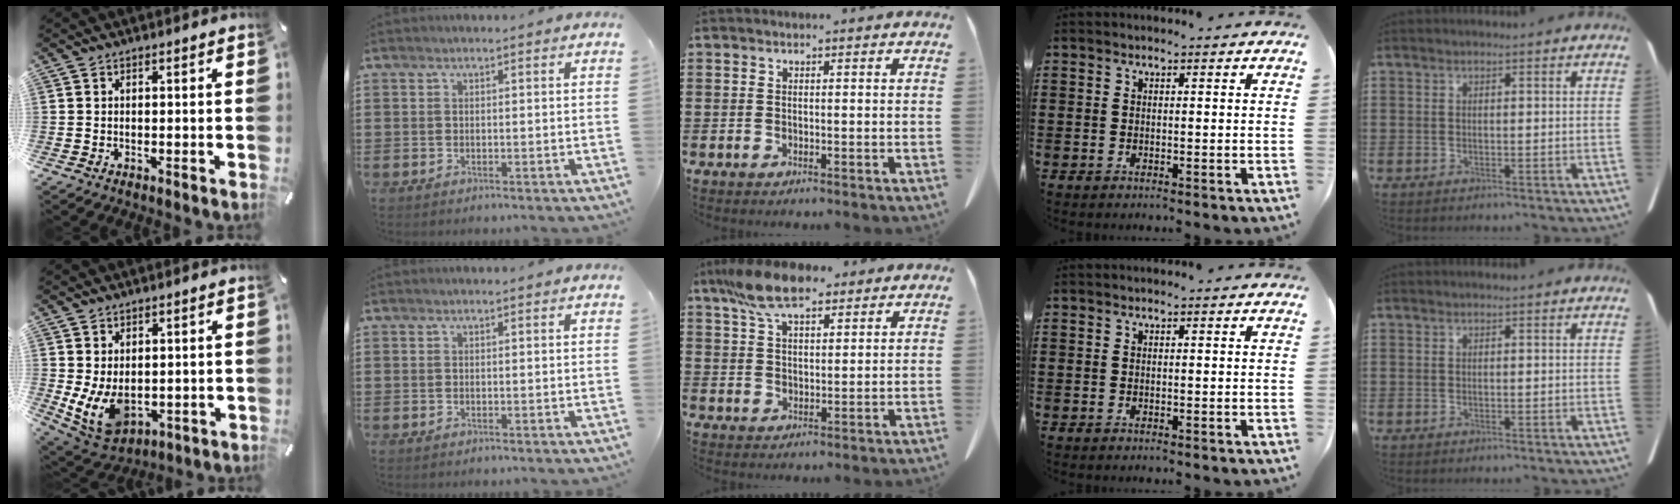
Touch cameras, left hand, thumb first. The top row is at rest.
{"thumb": {"total": 8.5, "force": [0.3, 6.4, 5.6], "torque": [-0.112, -0.011, 0.011]}, "middle": {"total": 9.5, "force": [6.6, 3.6, 5.7], "torque": [-0.130, -0.001, 0.126]}}